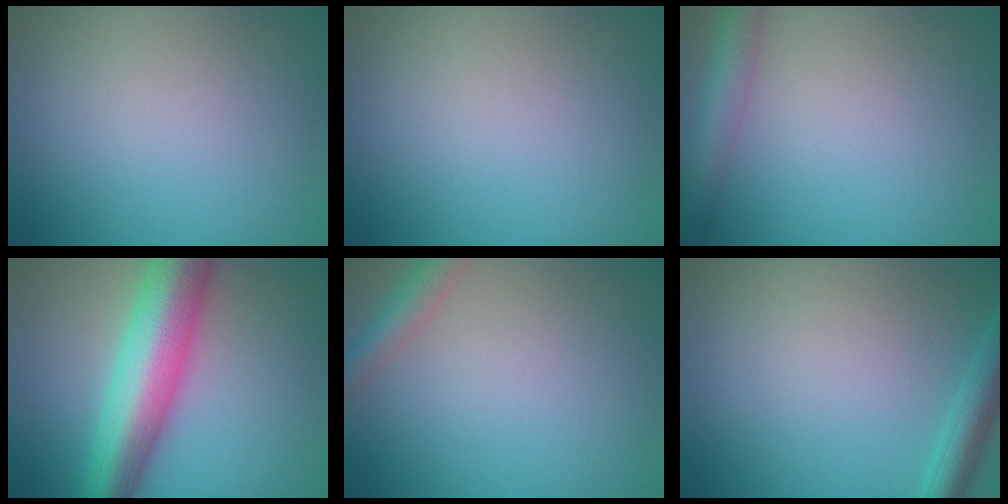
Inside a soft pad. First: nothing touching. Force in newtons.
{"total": 0.0}
{"total": 3.5, "press": 3.5, "slide": 0.2}
{"total": 10.3, "press": 10.3, "slide": 0.2}
{"total": 2.8, "press": 2.8, "slide": 0.1}
{"total": 3.0, "press": 2.9, "slide": 0.2}